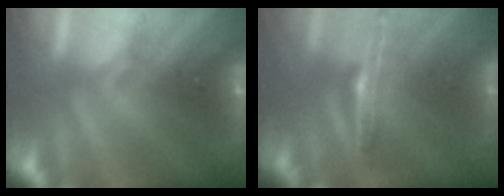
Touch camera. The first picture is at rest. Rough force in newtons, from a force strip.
{"total": 1.5}